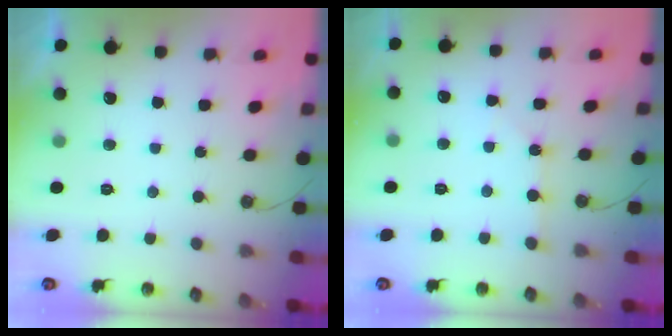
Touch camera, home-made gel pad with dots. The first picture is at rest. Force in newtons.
{"total": 0.7, "press": 0.7, "slide": 0.1}